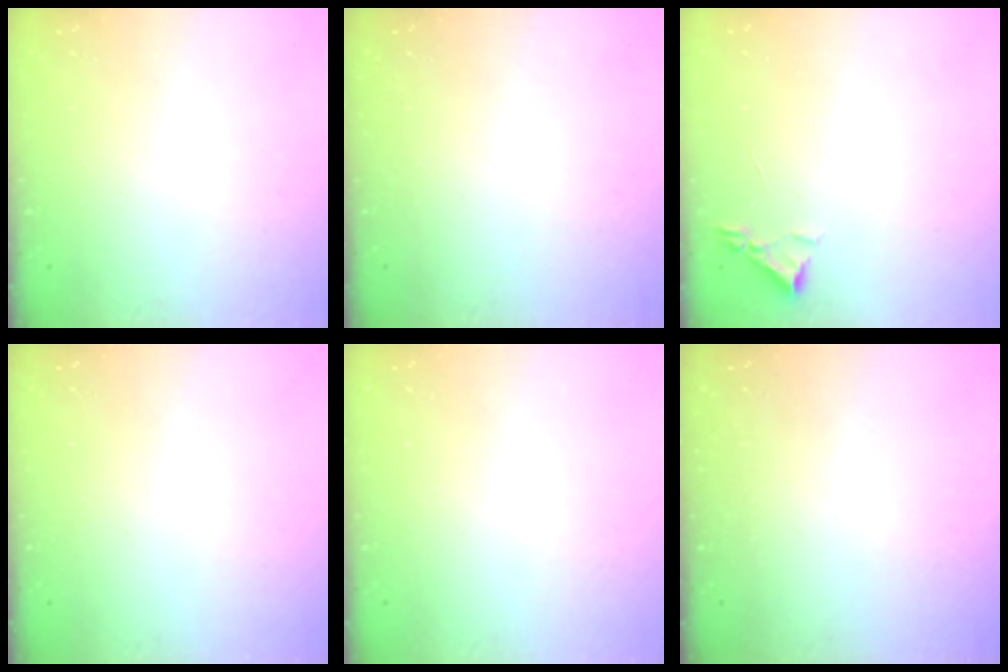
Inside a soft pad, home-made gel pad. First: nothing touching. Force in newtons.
{"total": 0.0}
{"total": 2.4, "press": 2.3, "slide": 0.3}
{"total": 0.0}
{"total": 0.0}
{"total": 0.0}